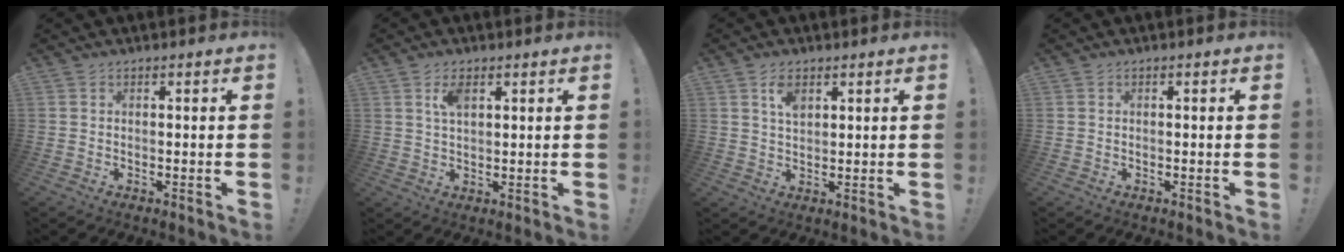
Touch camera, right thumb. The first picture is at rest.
{"total": 4.3, "force": [2.1, 2.1, 3.1], "torque": [-0.048, -0.004, 0.033]}
{"total": 4.6, "force": [2.2, 2.5, 3.2], "torque": [-0.039, -0.013, 0.034]}
{"total": 0.6, "force": [-0.6, 0.1, 0.2], "torque": [-0.002, -0.001, -0.010]}